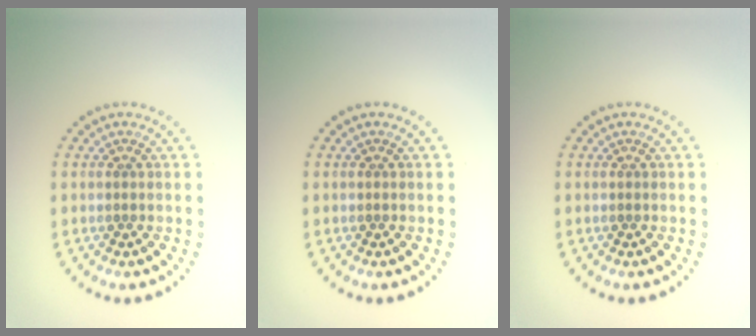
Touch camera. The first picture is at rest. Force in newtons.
{"total": 0.0}
{"total": 0.0}